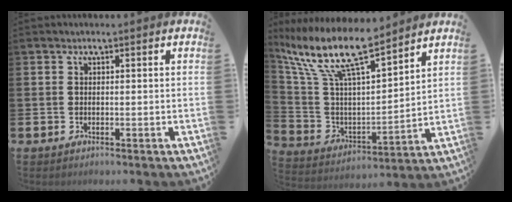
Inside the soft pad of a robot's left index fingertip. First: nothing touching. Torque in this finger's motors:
{"motor_torque": [1.11, -1.02, 1.05, 0.21]}